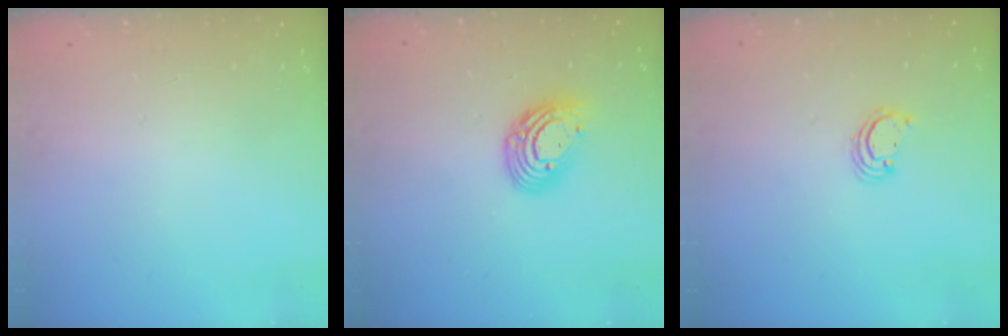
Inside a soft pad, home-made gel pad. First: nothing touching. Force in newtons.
{"total": 10.7, "press": 10.7, "slide": 0.8}
{"total": 2.2, "press": 2.2, "slide": 0.2}